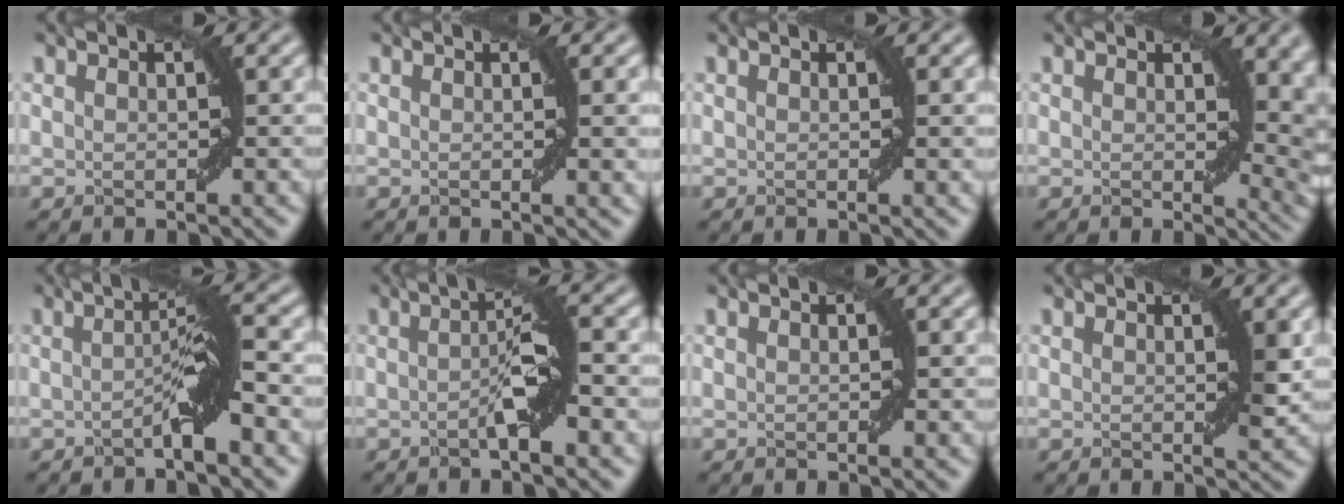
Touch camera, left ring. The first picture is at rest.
{"total": 1.7, "force": [0.3, 0.2, 1.6], "torque": [-0.018, -0.003, 0.004]}
{"total": 0.7, "force": [0.2, 0.0, 0.7], "torque": [-0.006, -0.002, 0.003]}
{"total": 5.4, "force": [1.4, 2.7, 4.4], "torque": [-0.038, -0.011, 0.026]}
{"total": 3.2, "force": [-1.0, 0.1, 3.1], "torque": [-0.050, 0.015, -0.023]}
{"total": 3.3, "force": [-0.6, 0.3, 3.2], "torque": [-0.052, 0.010, -0.014]}
{"total": 0.0}
{"total": 1.2, "force": [0.4, 0.2, 1.2], "torque": [-0.012, -0.006, 0.007]}